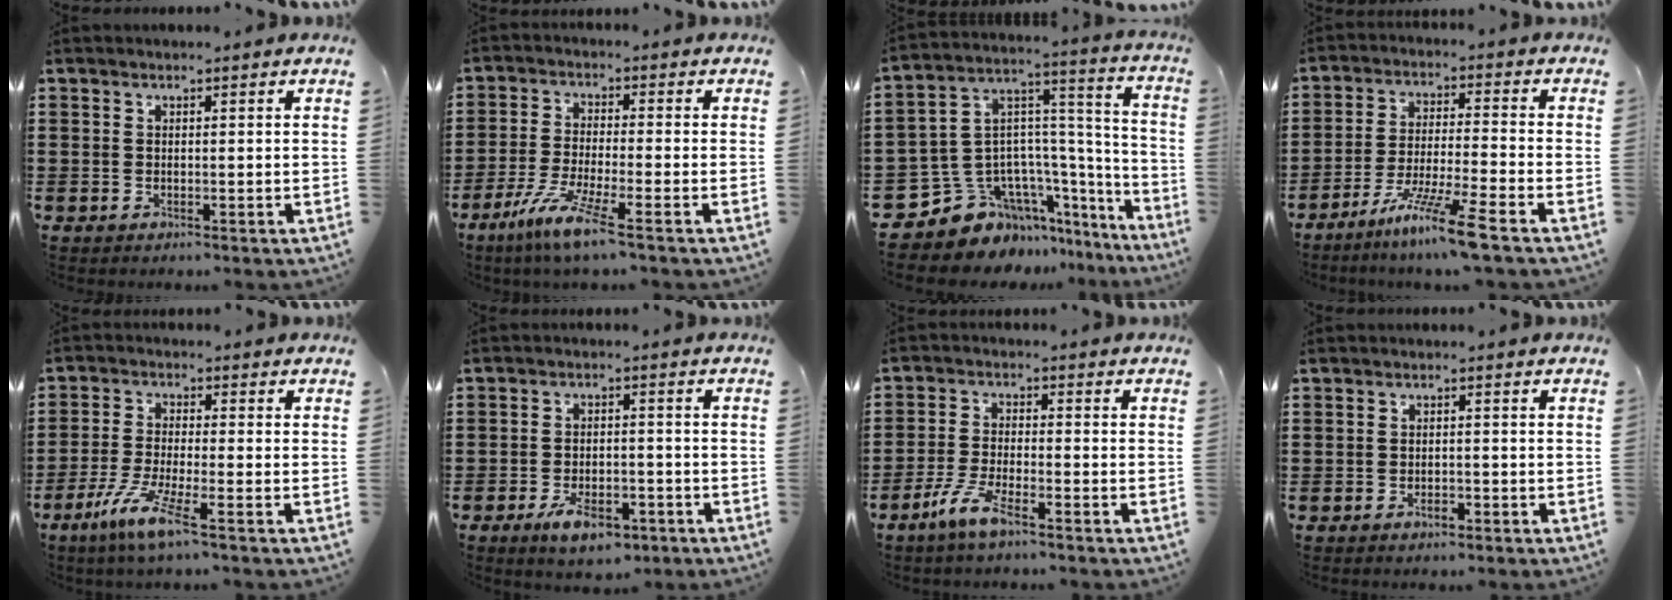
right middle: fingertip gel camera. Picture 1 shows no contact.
{"total": 6.9, "force": [-4.6, 0.2, 5.1], "torque": [-0.109, -0.014, -0.087]}
{"total": 9.8, "force": [-7.1, 6.4, 1.9], "torque": [-0.071, -0.008, -0.134]}
{"total": 9.5, "force": [-7.1, -0.5, 6.2], "torque": [-0.118, -0.010, -0.135]}
{"total": 6.8, "force": [-4.1, 0.7, 5.4], "torque": [-0.120, -0.016, -0.078]}
{"total": 5.7, "force": [-3.6, 2.3, 3.8], "torque": [-0.069, 0.006, -0.063]}
{"total": 5.5, "force": [-3.8, 0.9, 3.9], "torque": [-0.096, -0.008, -0.075]}
{"total": 1.6, "force": [-1.1, 0.7, 0.9], "torque": [-0.020, -0.001, -0.021]}